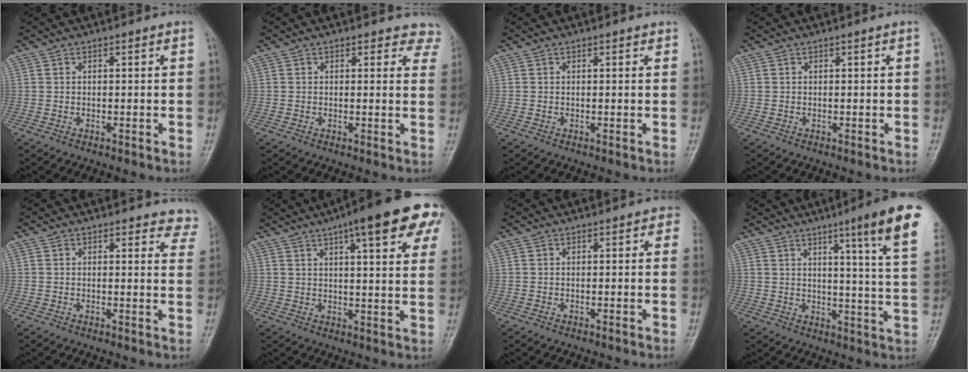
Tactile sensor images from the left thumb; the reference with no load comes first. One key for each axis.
{"total": 5.6, "fx": 4.9, "fy": 2.6, "fz": 0.0, "tx": 0.052, "ty": -0.019, "tz": 0.022}
{"total": 0.7, "fx": 0.5, "fy": 0.4, "fz": 0.3, "tx": 0.000, "ty": -0.002, "tz": 0.001}
{"total": 0.0}
{"total": 5.9, "fx": 5.4, "fy": 2.3, "fz": 0.3, "tx": 0.048, "ty": -0.024, "tz": 0.028}
{"total": 19.5, "fx": 10.4, "fy": 4.8, "fz": 15.7, "tx": -0.188, "ty": -0.004, "tz": 0.128}
{"total": 1.7, "fx": 0.6, "fy": 1.2, "fz": 1.0, "tx": 0.016, "ty": 0.003, "tz": -0.003}
{"total": 15.0, "fx": 7.9, "fy": 0.5, "fz": 12.7, "tx": -0.161, "ty": -0.041, "tz": 0.095}